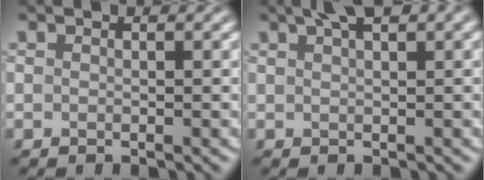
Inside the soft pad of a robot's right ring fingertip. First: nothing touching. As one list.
[{"total": 3.4, "force": [2.0, 0.8, 2.6], "torque": [-0.029, 0.009, 0.028]}]